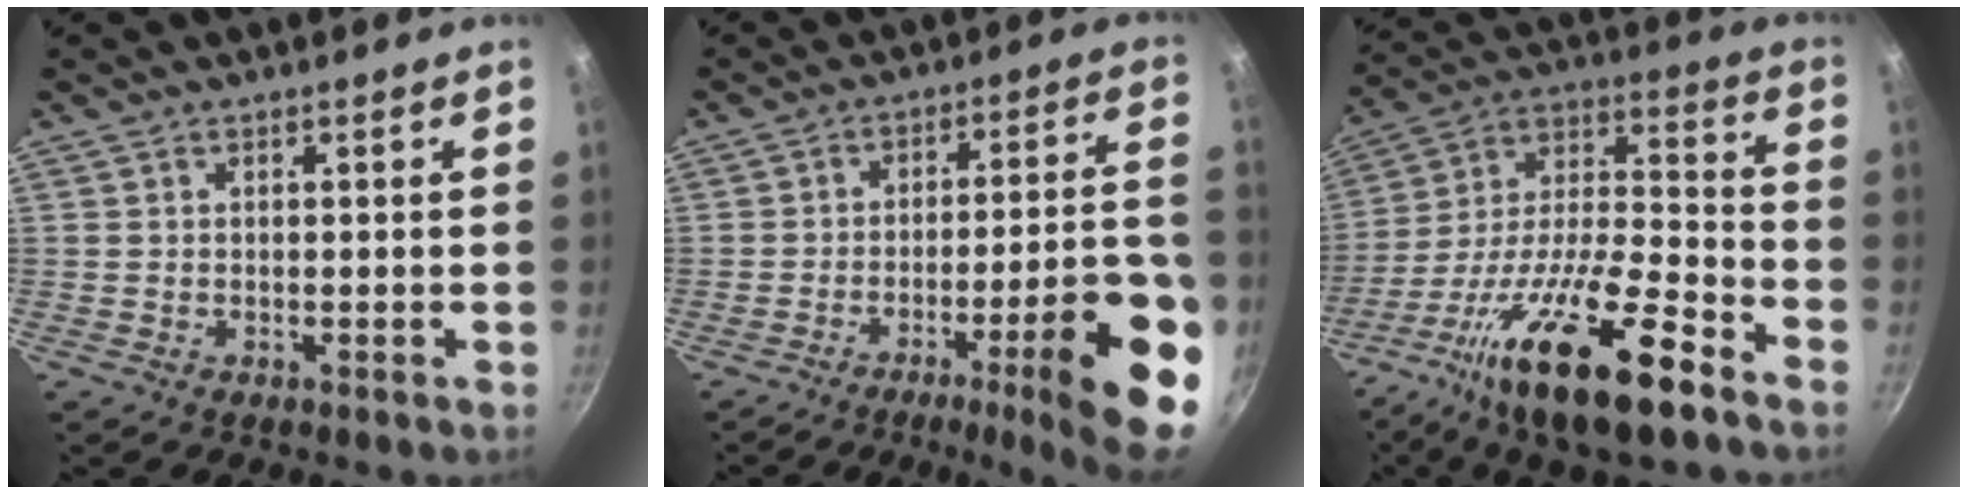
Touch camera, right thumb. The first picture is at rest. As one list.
[{"total": 18.4, "force": [-8.0, 3.7, 16.2], "torque": [-0.198, 0.039, -0.106]}, {"total": 23.3, "force": [-13.2, 6.2, 18.1], "torque": [-0.299, 0.065, -0.239]}]